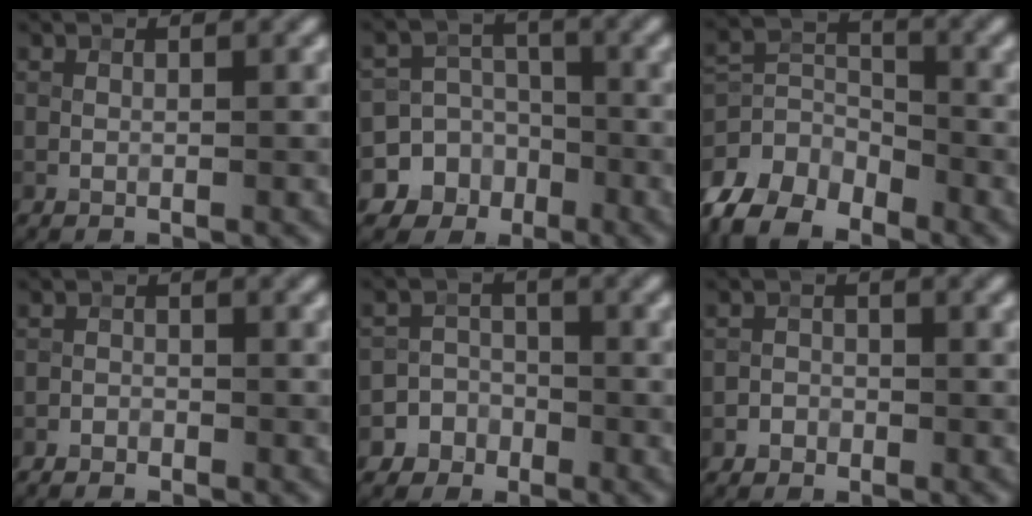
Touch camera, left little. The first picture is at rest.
{"total": 10.8, "force": [-4.8, 9.6, 0.9], "torque": [-0.037, -0.012, -0.088]}
{"total": 6.7, "force": [-5.0, 3.6, 2.7], "torque": [-0.057, -0.004, -0.108]}
{"total": 1.6, "force": [-1.3, 0.8, 0.2], "torque": [0.001, 0.007, -0.028]}
{"total": 4.6, "force": [-2.6, 3.8, -0.2], "torque": [0.039, -0.001, -0.061]}
{"total": 1.8, "force": [-1.1, 1.4, -0.1], "torque": [0.025, 0.008, -0.025]}